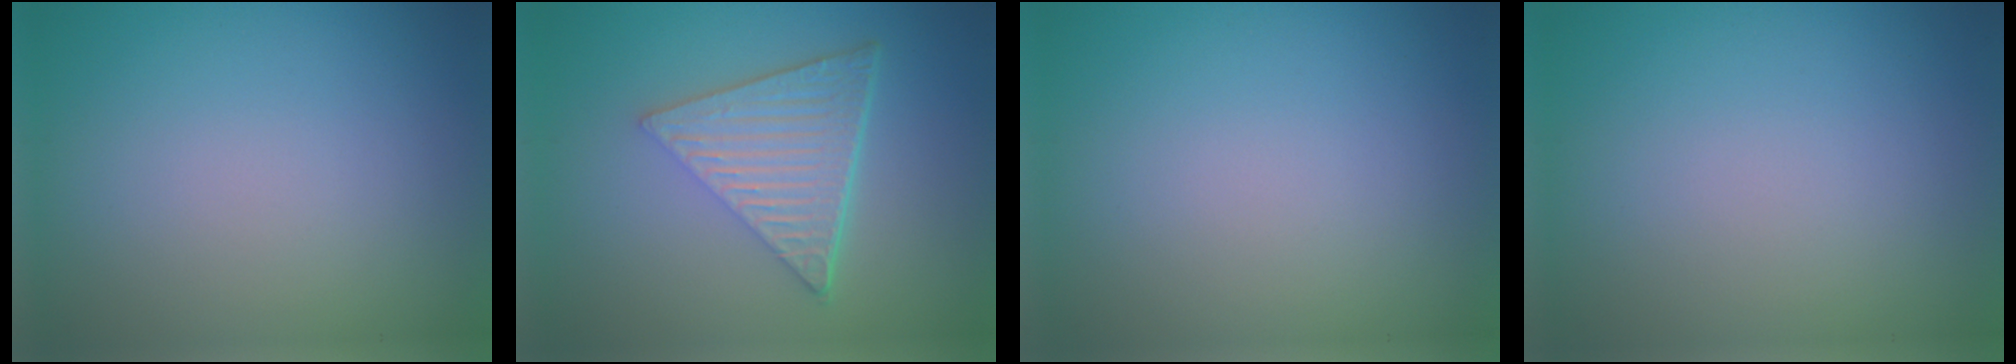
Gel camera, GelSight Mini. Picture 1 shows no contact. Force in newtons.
{"total": 6.8, "press": 4.5, "slide": 5.1}
{"total": 0.0}
{"total": 0.0}